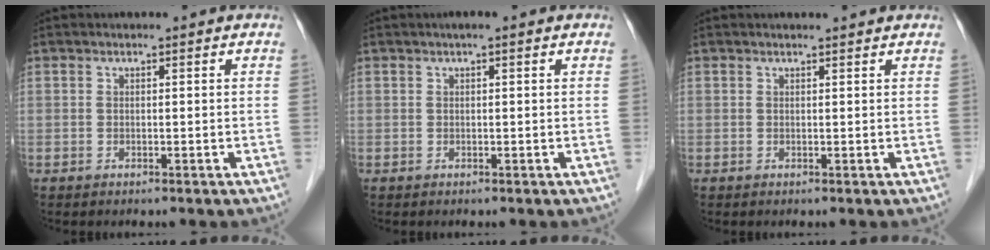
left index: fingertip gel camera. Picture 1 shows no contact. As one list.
[{"total": 1.8, "force": [1.0, 0.5, 1.4], "torque": [-0.017, 0.008, 0.013]}, {"total": 2.1, "force": [2.0, 0.4, 0.6], "torque": [0.000, 0.009, 0.027]}]